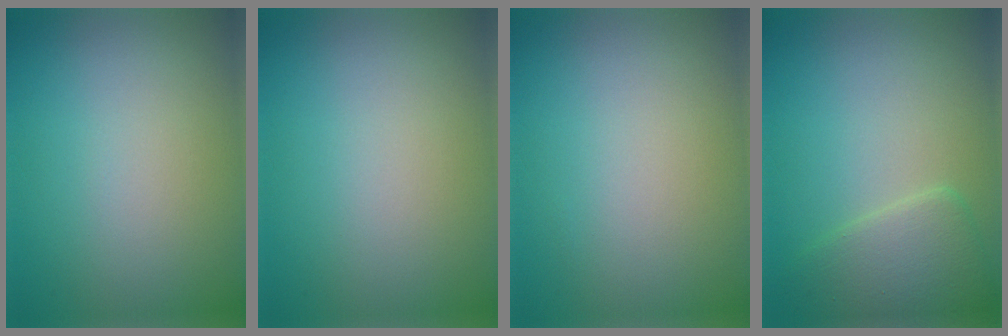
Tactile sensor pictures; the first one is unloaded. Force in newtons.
{"total": 0.0}
{"total": 0.0}
{"total": 3.5, "press": 3.5, "slide": 0.1}